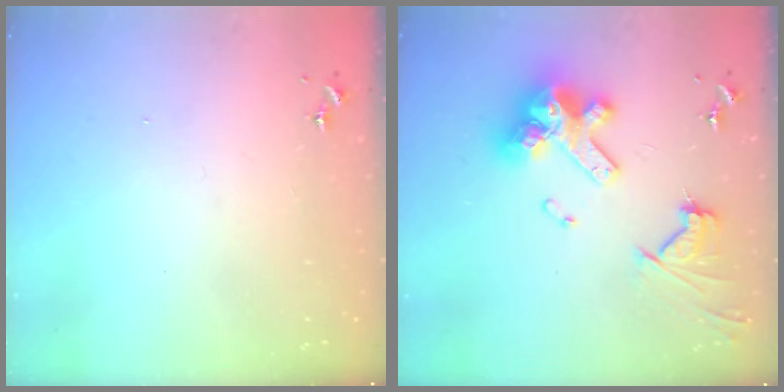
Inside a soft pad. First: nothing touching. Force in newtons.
{"total": 20.0, "press": 19.8, "slide": 2.4}